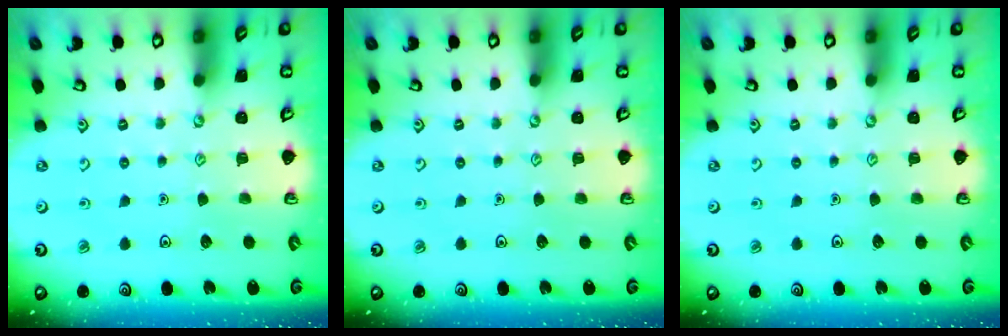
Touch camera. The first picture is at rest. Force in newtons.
{"total": 0.0}
{"total": 0.0}